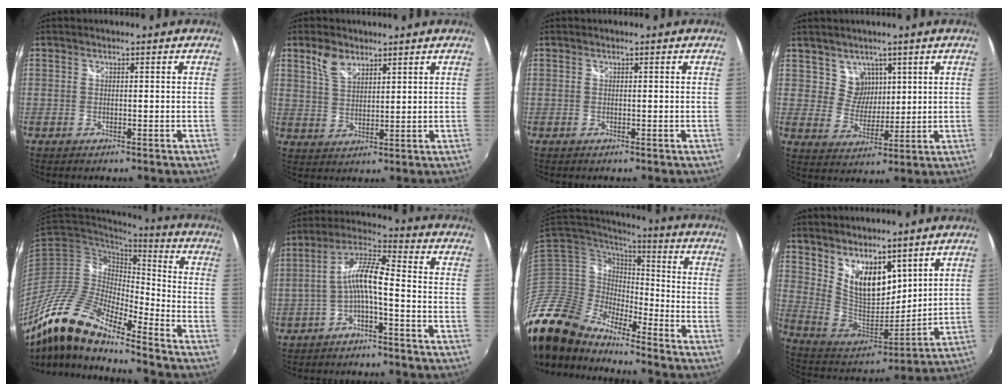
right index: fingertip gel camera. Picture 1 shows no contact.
{"total": 5.3, "force": [3.5, 2.8, 2.8], "torque": [-0.052, 0.008, 0.070]}
{"total": 0.0}
{"total": 5.6, "force": [3.1, 4.7, 0.6], "torque": [-0.005, 0.005, 0.060]}
{"total": 16.6, "force": [-12.3, 3.8, 10.5], "torque": [-0.197, -0.018, -0.248]}
{"total": 8.2, "force": [-2.8, 1.7, 7.5], "torque": [-0.173, 0.020, -0.053]}
{"total": 19.1, "force": [-16.0, 6.5, 8.1], "torque": [-0.177, -0.020, -0.321]}
{"total": 14.5, "force": [8.8, 7.6, 8.7], "torque": [-0.156, -0.003, 0.175]}